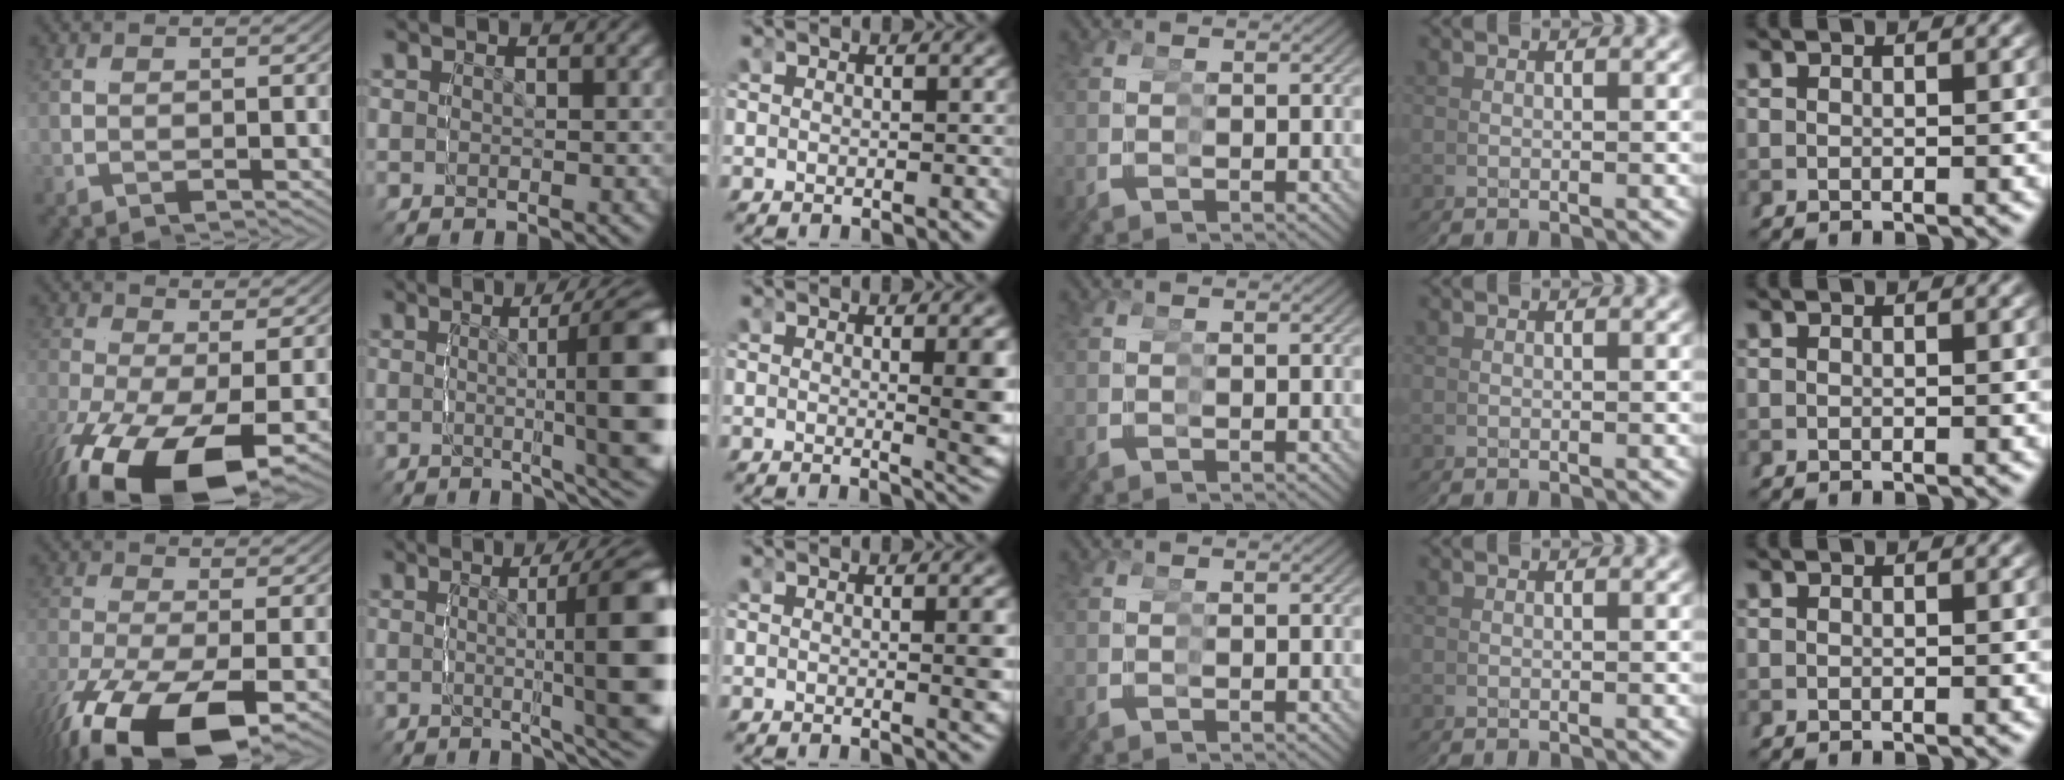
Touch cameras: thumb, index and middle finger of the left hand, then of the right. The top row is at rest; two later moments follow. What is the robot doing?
{"motion": "grasp_and_lifting", "object": "legos"}